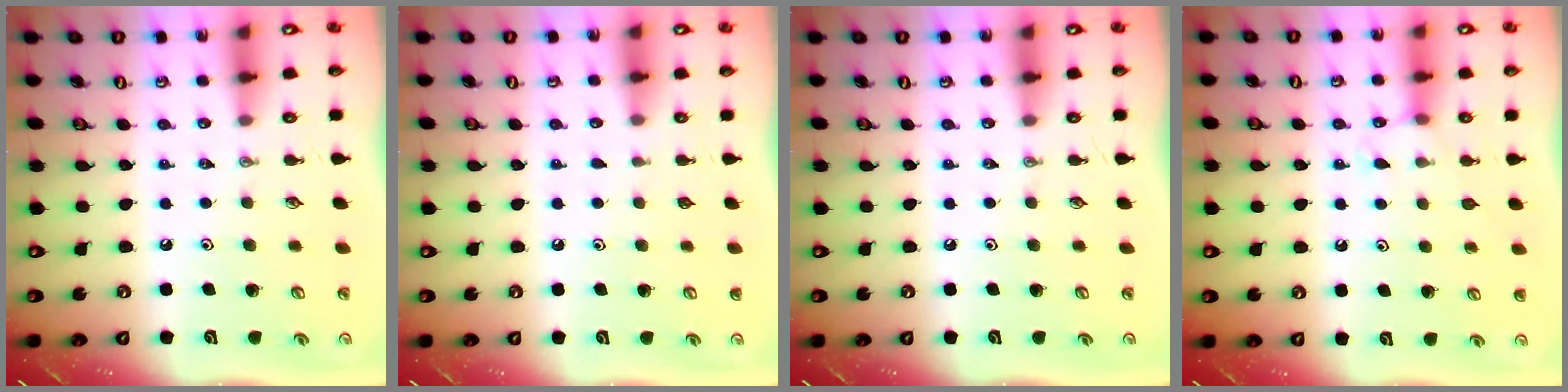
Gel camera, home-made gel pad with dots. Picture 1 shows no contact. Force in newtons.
{"total": 0.8, "press": 0.8, "slide": 0.1}
{"total": 0.0}
{"total": 6.6, "press": 6.6, "slide": 0.6}